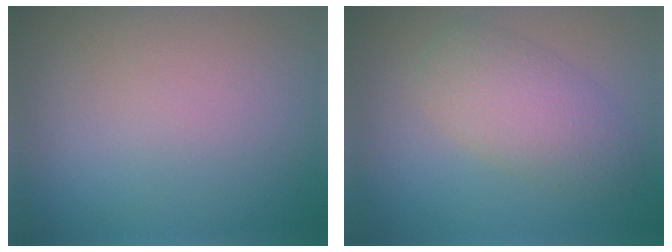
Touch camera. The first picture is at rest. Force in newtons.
{"total": 4.3, "press": 4.3, "slide": 0.2}